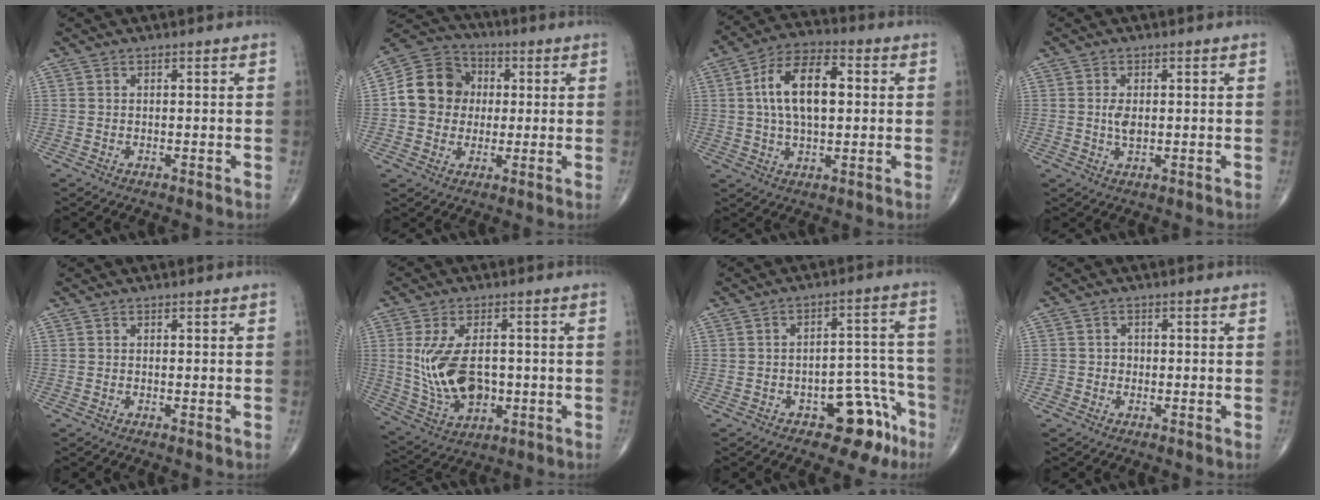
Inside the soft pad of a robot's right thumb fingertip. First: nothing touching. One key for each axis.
{"total": 12.4, "fx": 0.8, "fy": 10.9, "fz": 5.7, "tx": -0.078, "ty": 0.022, "tz": 0.004}
{"total": 13.5, "fx": 1.8, "fy": 7.0, "fz": 11.3, "tx": -0.197, "ty": 0.019, "tz": 0.026}
{"total": 6.1, "fx": -0.1, "fy": 3.2, "fz": 5.1, "tx": -0.099, "ty": -0.003, "tz": -0.002}
{"total": 0.0}
{"total": 13.1, "fx": 0.0, "fy": 7.8, "fz": 10.5, "tx": -0.193, "ty": -0.004, "tz": 0.017}
{"total": 10.8, "fx": -6.2, "fy": 5.7, "fz": 6.9, "tx": -0.044, "ty": 0.055, "tz": -0.080}
{"total": 1.9, "fx": -0.7, "fy": 1.8, "fz": 0.1, "tx": 0.014, "ty": 0.010, "tz": -0.017}